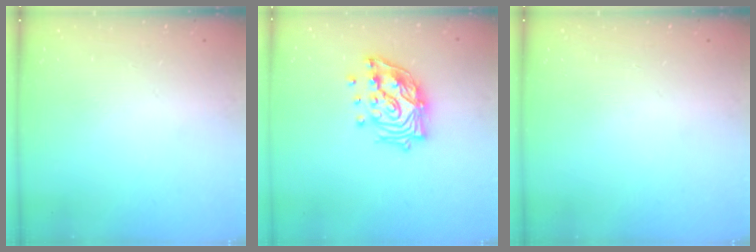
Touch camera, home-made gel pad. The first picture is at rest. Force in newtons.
{"total": 15.2, "press": 15.1, "slide": 1.7}
{"total": 0.0}